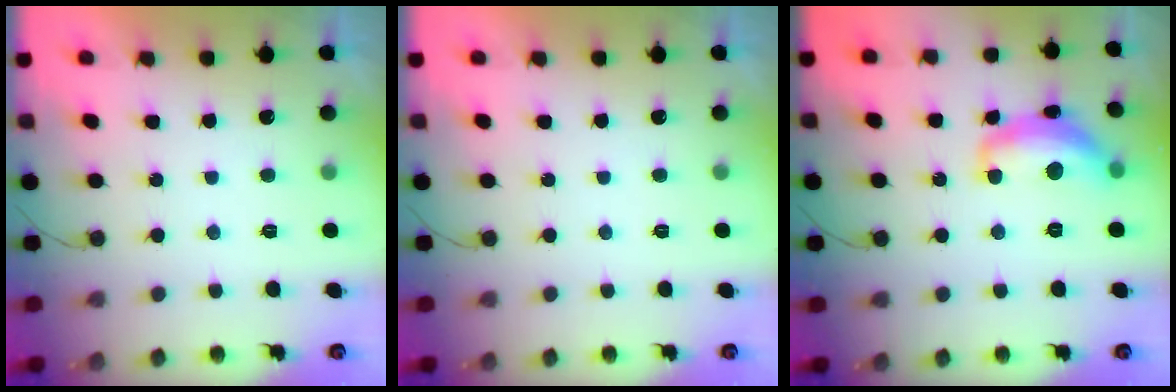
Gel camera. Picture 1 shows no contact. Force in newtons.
{"total": 0.0}
{"total": 14.5, "press": 14.4, "slide": 1.1}